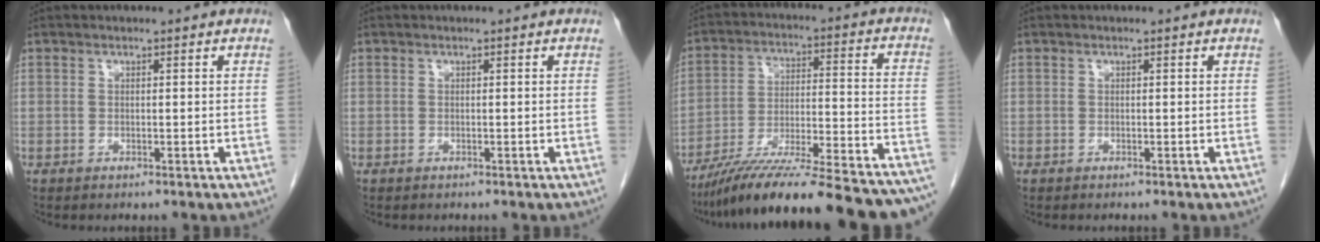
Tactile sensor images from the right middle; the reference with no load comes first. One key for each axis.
{"total": 0.0}
{"total": 28.5, "fx": -24.9, "fy": 1.5, "fz": 13.8, "tx": -0.153, "ty": -0.019, "tz": -0.366}
{"total": 0.0}